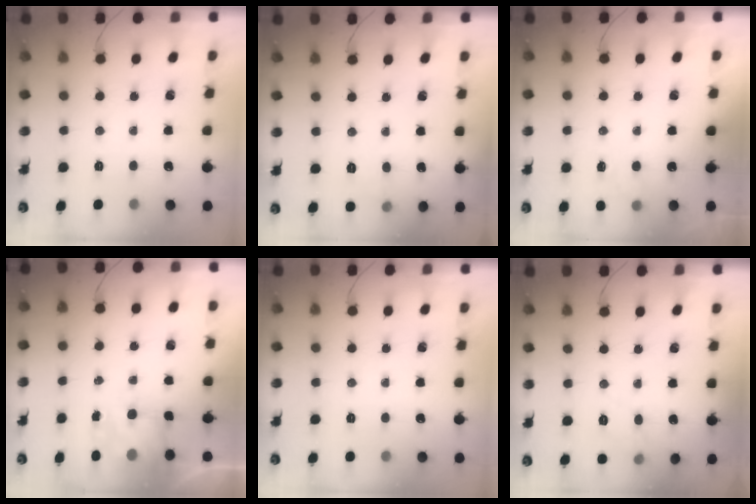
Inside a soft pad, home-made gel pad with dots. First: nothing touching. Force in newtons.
{"total": 5.6, "press": 5.4, "slide": 1.4}
{"total": 4.0, "press": 3.8, "slide": 1.2}
{"total": 5.6, "press": 5.4, "slide": 1.1}
{"total": 0.0}
{"total": 4.7, "press": 4.4, "slide": 1.6}